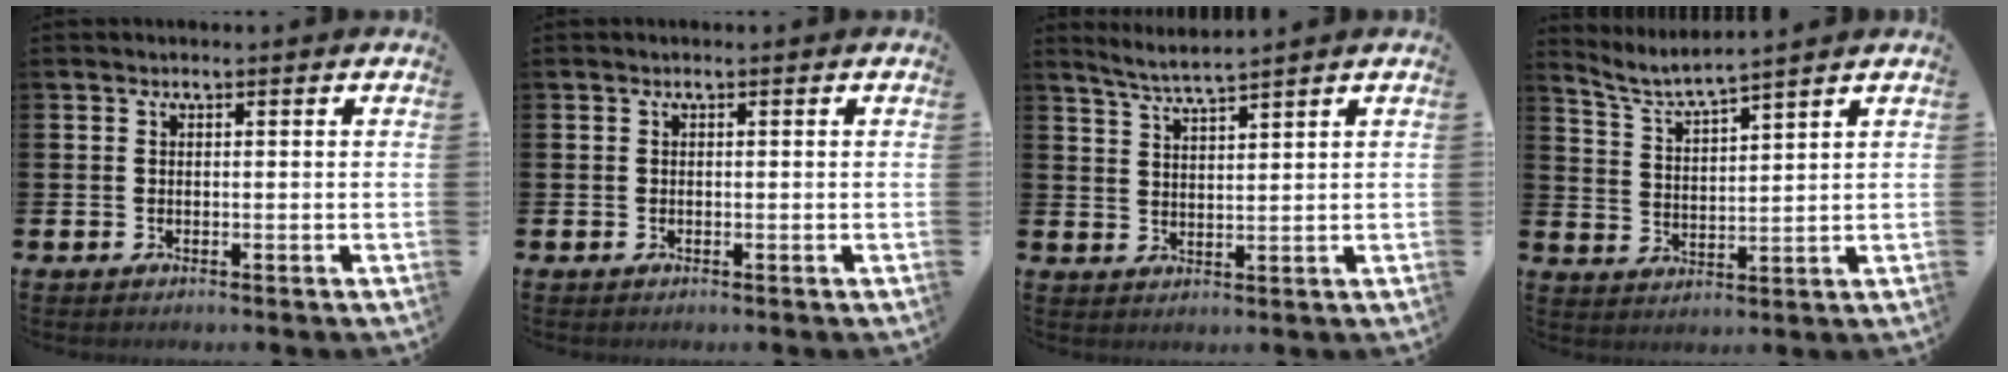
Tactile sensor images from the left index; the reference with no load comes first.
{"total": 0.0}
{"total": 3.7, "force": [3.6, -0.7, 0.6], "torque": [-0.029, -0.017, 0.065]}
{"total": 4.6, "force": [4.4, -0.2, 1.2], "torque": [-0.049, -0.028, 0.074]}